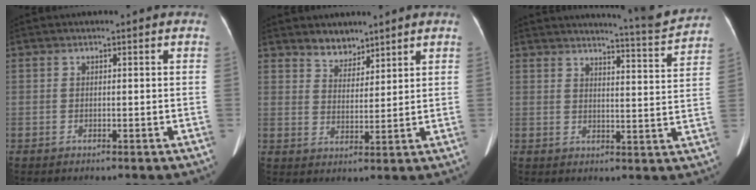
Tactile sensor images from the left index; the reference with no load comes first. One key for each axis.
{"total": 3.9, "fx": 3.4, "fy": 1.8, "fz": 0.7, "tx": -0.009, "ty": 0.004, "tz": 0.062}
{"total": 8.9, "fx": 8.6, "fy": -1.5, "fz": 1.3, "tx": -0.035, "ty": -0.038, "tz": 0.110}